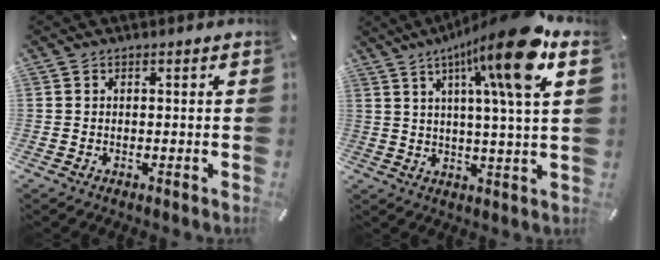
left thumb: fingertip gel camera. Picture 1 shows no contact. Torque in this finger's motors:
{"motor_torque": [0.98, 1.32, 1.87, -0.90, 0.54]}